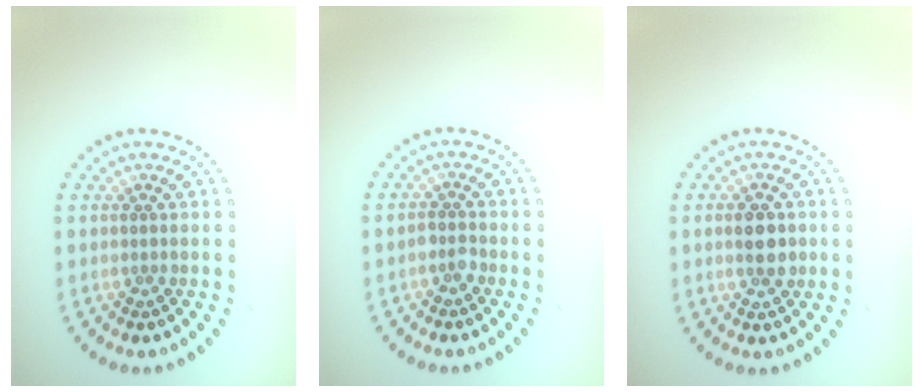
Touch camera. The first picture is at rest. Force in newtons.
{"total": 1.2, "press": 1.1, "slide": 0.4}
{"total": 2.8, "press": 2.8, "slide": 0.1}